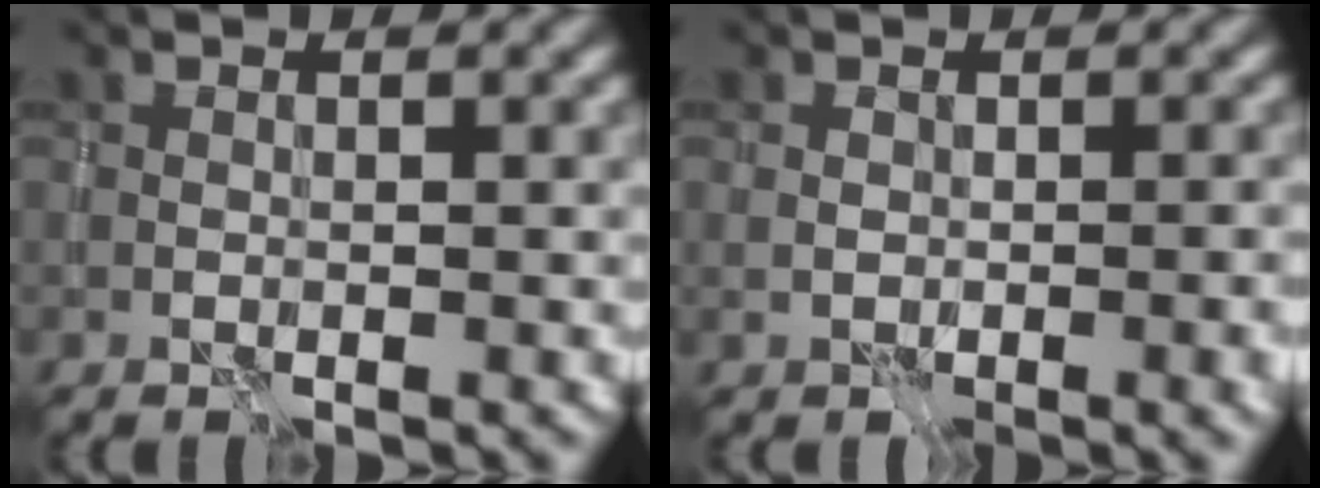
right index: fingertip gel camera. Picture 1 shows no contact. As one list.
[{"total": 3.5, "force": [-0.7, 1.9, 2.8], "torque": [-0.039, -0.010, -0.004]}]